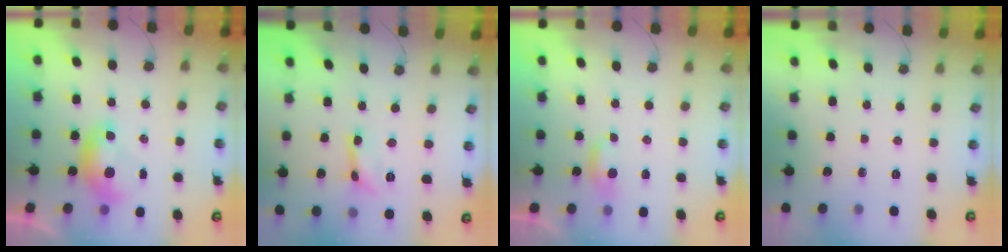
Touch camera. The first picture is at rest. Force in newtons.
{"total": 0.0}
{"total": 2.7, "press": 2.7, "slide": 0.4}
{"total": 0.0}